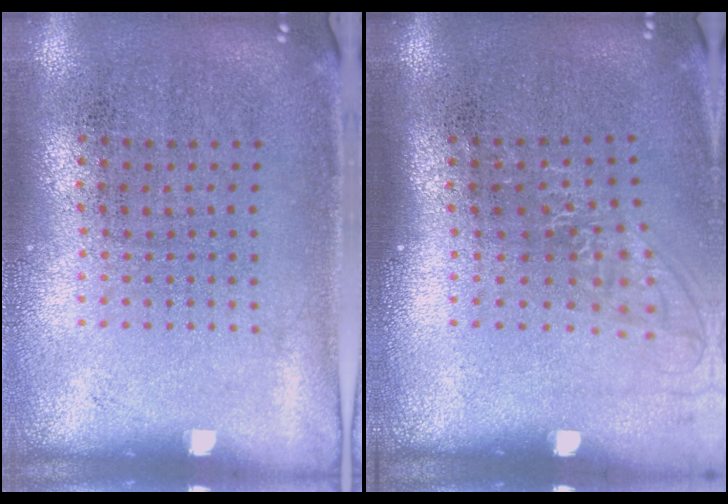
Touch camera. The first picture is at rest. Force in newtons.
{"total": 1.2, "press": 1.0, "slide": 0.7}